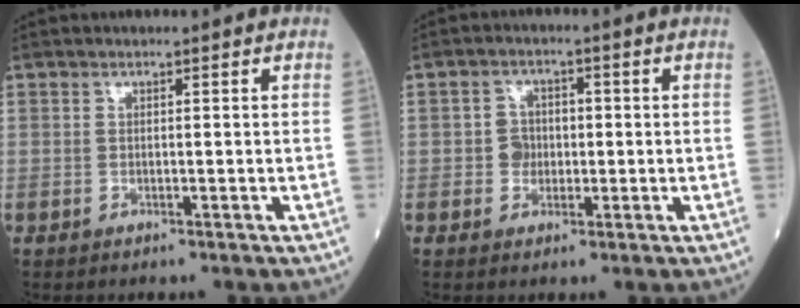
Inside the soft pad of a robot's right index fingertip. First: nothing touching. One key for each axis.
{"total": 3.4, "fx": -0.3, "fy": 3.0, "fz": 1.6, "tx": -0.022, "ty": 0.010, "tz": -0.009}